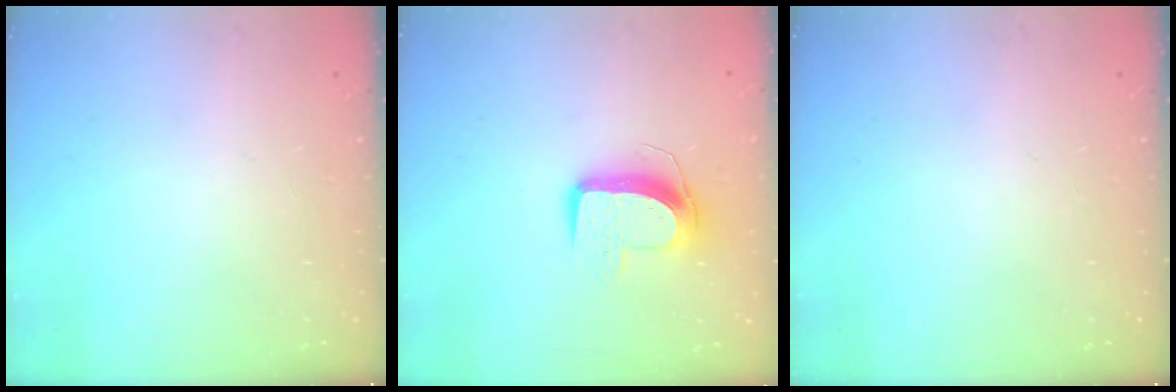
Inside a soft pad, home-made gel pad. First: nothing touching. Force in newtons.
{"total": 10.3, "press": 10.3, "slide": 0.2}
{"total": 0.0}